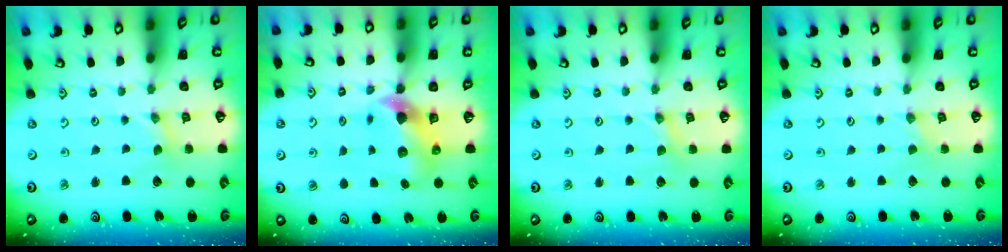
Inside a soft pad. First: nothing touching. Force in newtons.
{"total": 7.0, "press": 7.0, "slide": 1.0}
{"total": 1.5, "press": 1.5, "slide": 0.3}
{"total": 0.0}